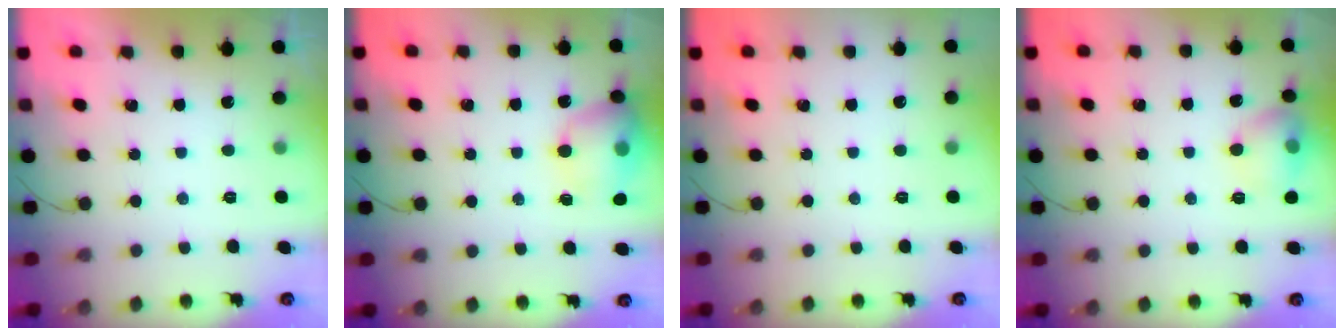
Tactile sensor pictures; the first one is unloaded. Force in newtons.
{"total": 15.0, "press": 14.9, "slide": 2.2}
{"total": 0.0}
{"total": 9.7, "press": 9.7, "slide": 1.2}